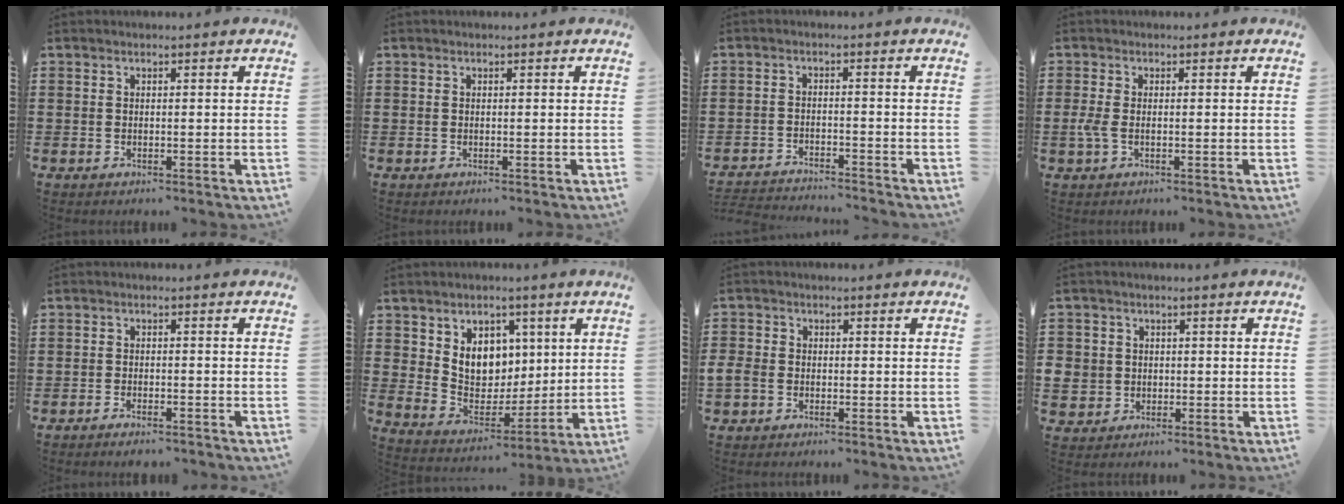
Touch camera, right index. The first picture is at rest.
{"total": 0.0}
{"total": 3.1, "force": [-3.1, -0.2, -0.1], "torque": [-0.004, -0.003, -0.066]}
{"total": 2.4, "force": [-0.7, 0.9, 2.1], "torque": [-0.059, -0.007, -0.018]}
{"total": 1.7, "force": [-1.6, -0.1, 0.4], "torque": [-0.010, -0.001, -0.031]}
{"total": 8.0, "force": [3.2, 6.7, 3.1], "torque": [-0.070, -0.011, 0.060]}
{"total": 2.1, "force": [-1.3, 1.4, 0.9], "torque": [-0.033, -0.004, -0.030]}
{"total": 2.9, "force": [-0.6, 2.8, 0.4], "torque": [-0.028, 0.003, -0.018]}